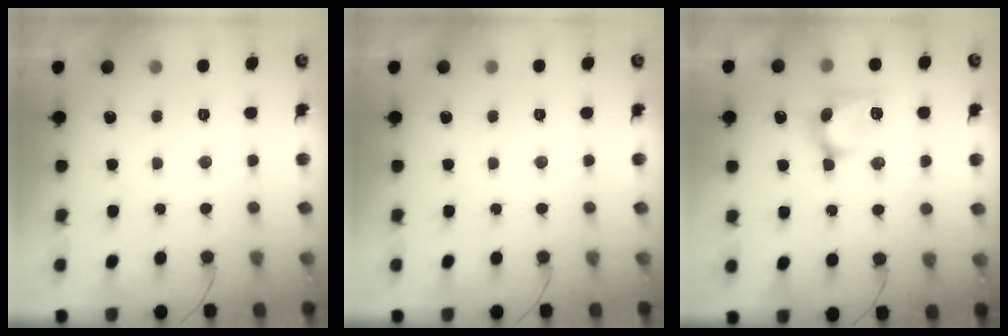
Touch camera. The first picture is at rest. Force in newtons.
{"total": 0.0}
{"total": 9.8, "press": 9.8, "slide": 0.7}